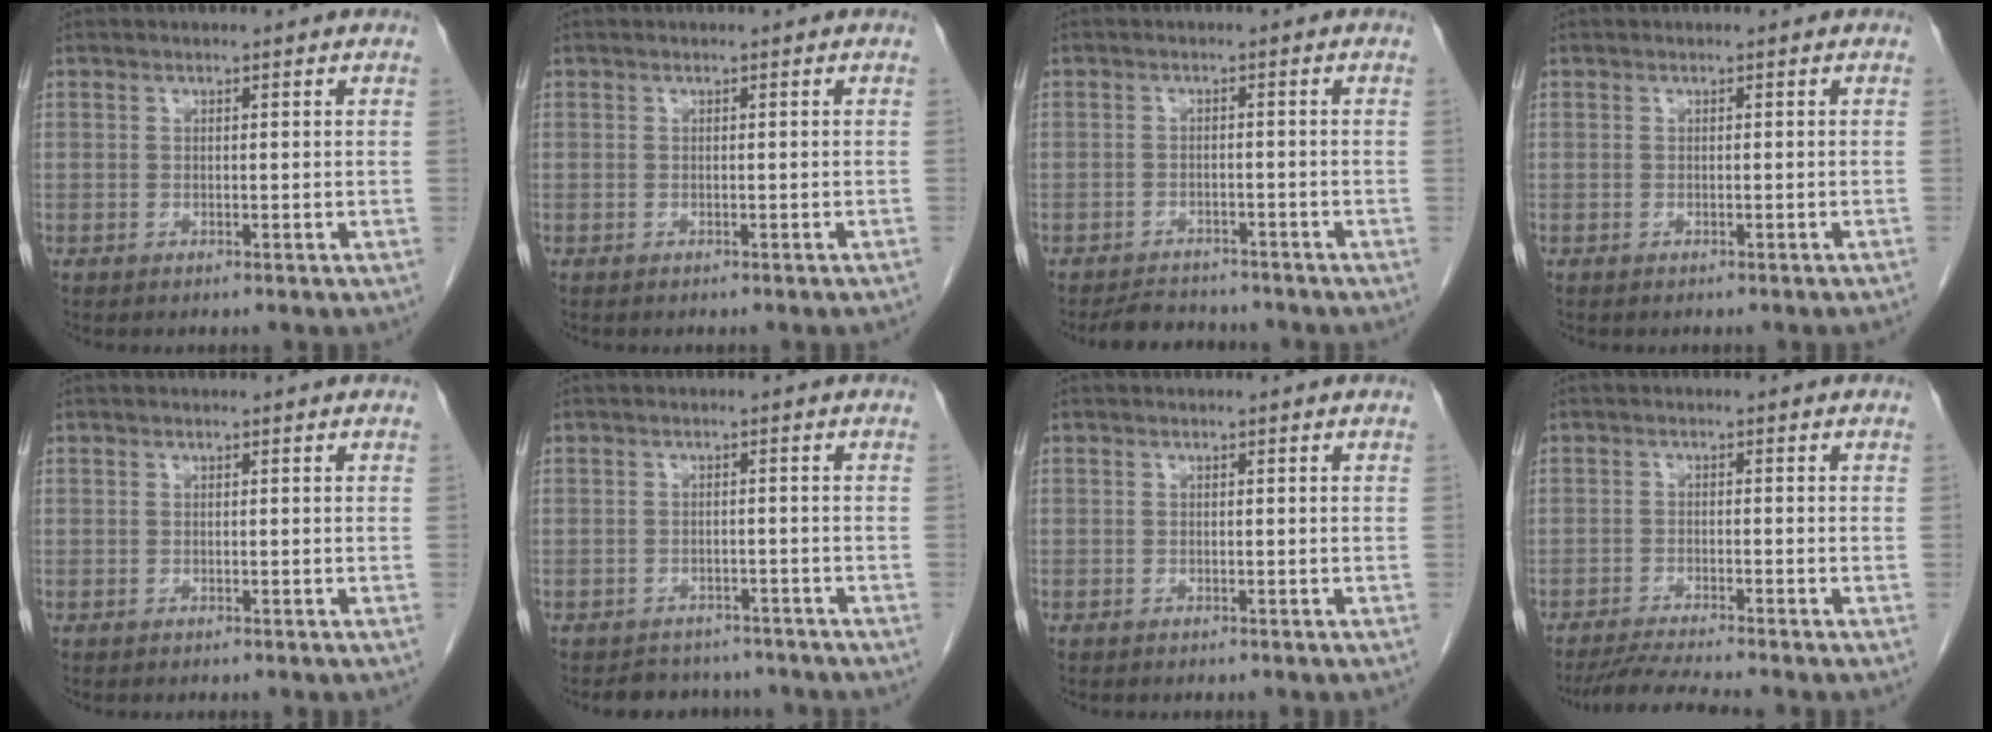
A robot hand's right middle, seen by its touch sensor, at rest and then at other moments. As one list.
[{"total": 0.8, "force": [-0.7, -0.1, 0.4], "torque": [-0.003, 0.001, -0.007]}, {"total": 5.3, "force": [-5.0, 1.5, 1.0], "torque": [-0.017, -0.007, -0.073]}, {"total": 1.1, "force": [-1.0, -0.2, 0.5], "torque": [-0.005, 0.002, -0.012]}, {"total": 0.0}, {"total": 5.6, "force": [-5.1, 2.4, 0.3], "torque": [0.000, 0.007, -0.061]}, {"total": 0.0}, {"total": 5.4, "force": [-4.8, -1.3, 2.1], "torque": [-0.041, -0.025, -0.085]}]